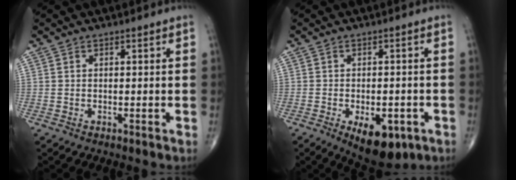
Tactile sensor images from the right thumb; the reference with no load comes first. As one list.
[{"total": 9.9, "force": [-4.3, 5.1, 7.4], "torque": [-0.091, 0.002, -0.051]}]